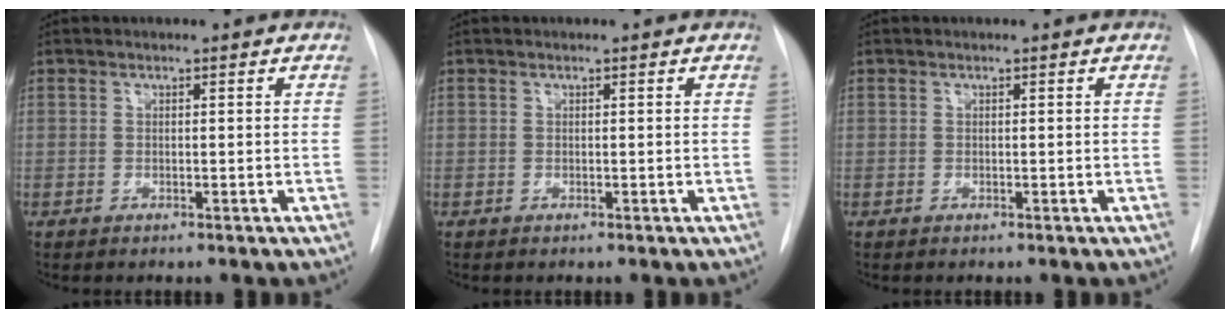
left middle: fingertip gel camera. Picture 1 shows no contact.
{"total": 0.0}
{"total": 0.0}